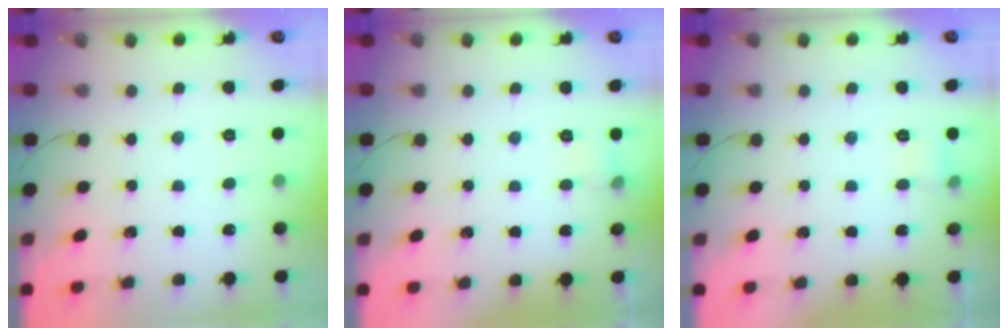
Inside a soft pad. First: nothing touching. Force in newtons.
{"total": 4.6, "press": 4.4, "slide": 1.4}
{"total": 4.9, "press": 4.7, "slide": 1.5}